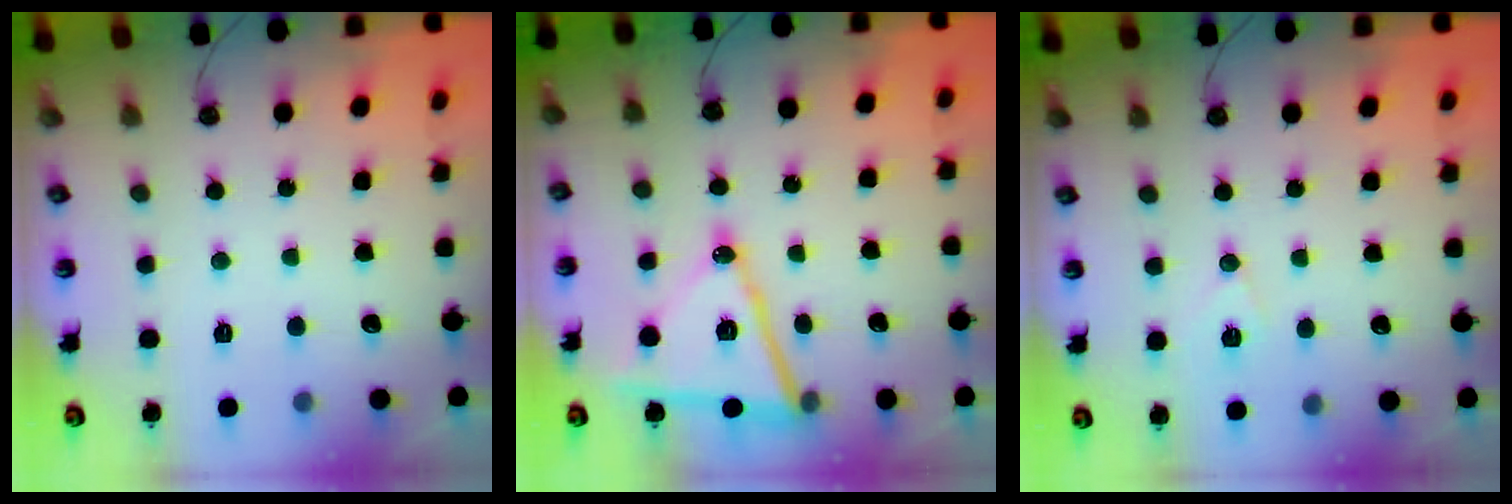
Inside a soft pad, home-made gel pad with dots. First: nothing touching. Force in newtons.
{"total": 14.6, "press": 14.1, "slide": 3.8}
{"total": 7.2, "press": 5.7, "slide": 4.5}